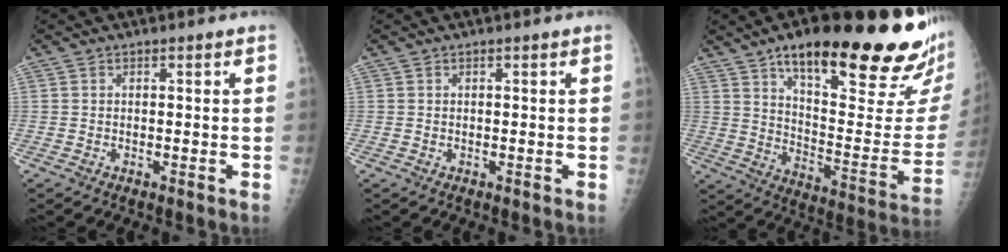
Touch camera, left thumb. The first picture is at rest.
{"total": 0.0}
{"total": 31.5, "force": [19.2, 8.2, 23.6], "torque": [-0.284, -0.056, 0.290]}